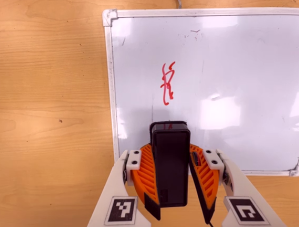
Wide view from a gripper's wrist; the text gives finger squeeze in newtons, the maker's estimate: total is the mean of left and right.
{"total": 9.4, "left": 9.6, "right": 9.3}